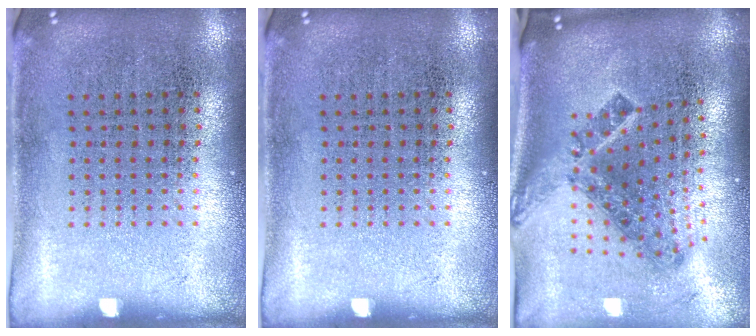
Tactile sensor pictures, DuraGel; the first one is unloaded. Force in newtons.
{"total": 0.0}
{"total": 1.9, "press": 1.3, "slide": 1.4}